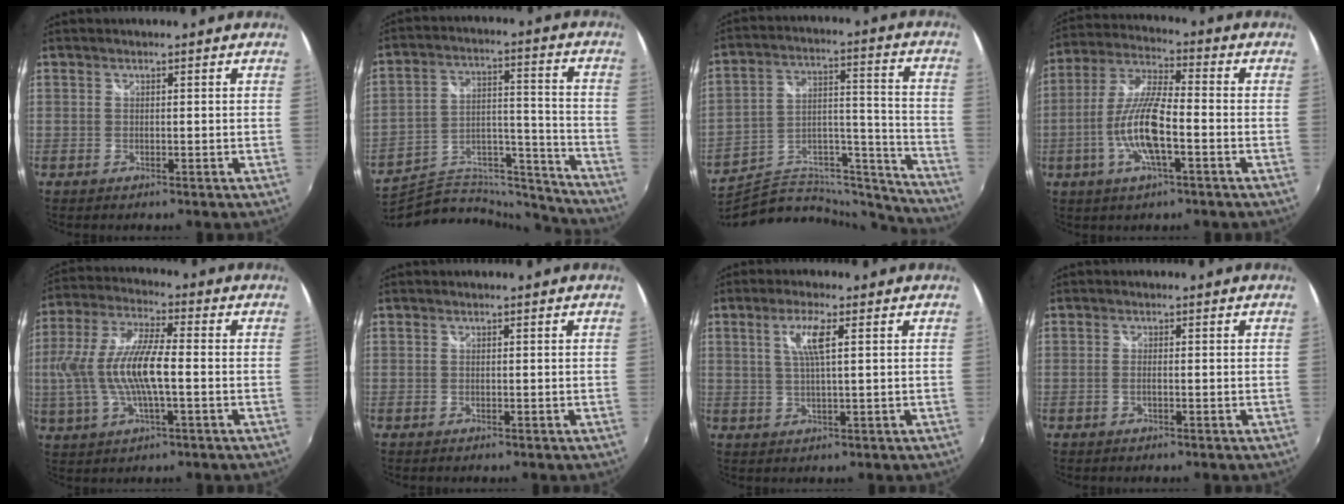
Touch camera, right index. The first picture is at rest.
{"total": 20.1, "force": [-17.6, 7.6, 6.0], "torque": [-0.106, 0.055, -0.248]}
{"total": 22.0, "force": [-18.8, 8.5, 7.5], "torque": [-0.117, 0.061, -0.263]}
{"total": 12.1, "force": [-3.6, 2.7, 11.3], "torque": [-0.235, -0.002, -0.069]}
{"total": 13.7, "force": [-1.4, 3.9, 13.0], "torque": [-0.262, 0.001, -0.026]}
{"total": 0.0}
{"total": 5.1, "force": [1.6, 0.3, 4.8], "torque": [-0.094, 0.000, 0.031]}
{"total": 1.0, "force": [-0.3, 0.2, 1.0], "torque": [-0.021, 0.000, -0.006]}